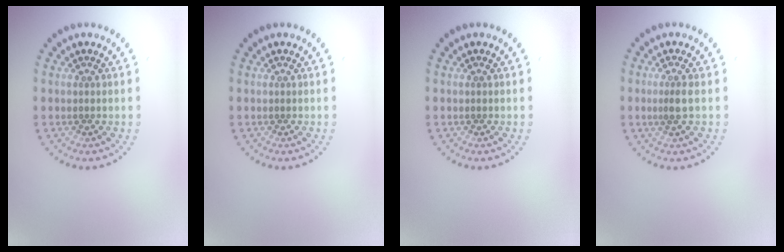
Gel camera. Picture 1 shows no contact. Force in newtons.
{"total": 0.0}
{"total": 0.0}
{"total": 1.6, "press": 1.3, "slide": 1.1}